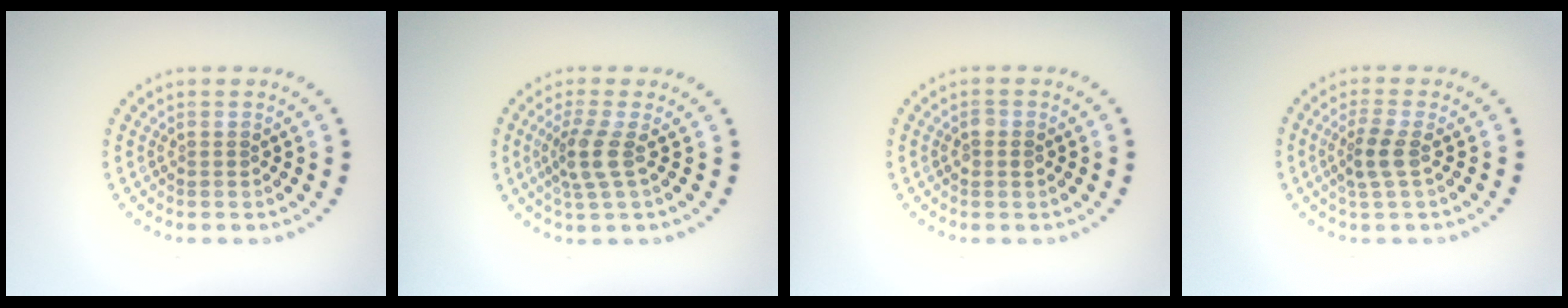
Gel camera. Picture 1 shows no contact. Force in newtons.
{"total": 2.7, "press": 2.0, "slide": 1.8}
{"total": 1.1, "press": 1.1, "slide": 0.0}
{"total": 2.2, "press": 2.0, "slide": 1.0}